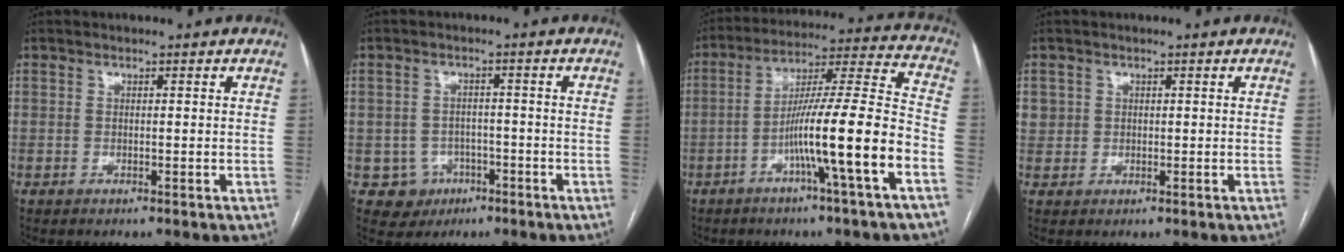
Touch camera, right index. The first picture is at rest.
{"total": 4.8, "force": [-1.7, 4.4, 0.3], "torque": [0.002, 0.013, -0.015]}
{"total": 15.2, "force": [-5.8, -1.0, 14.0], "torque": [-0.234, 0.010, -0.099]}
{"total": 2.3, "force": [0.8, 2.2, 0.0], "torque": [0.015, 0.006, 0.014]}